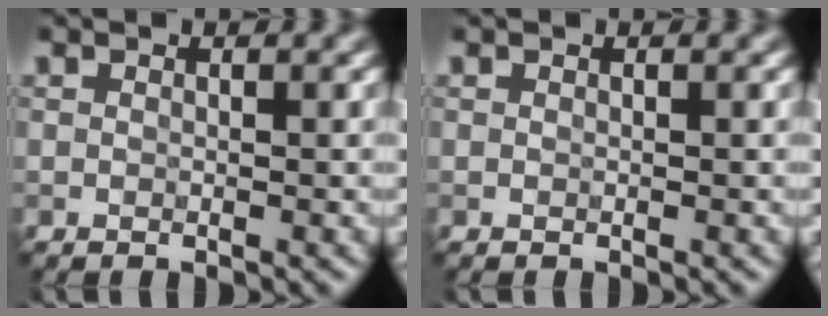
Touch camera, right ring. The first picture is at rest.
{"total": 0.0}